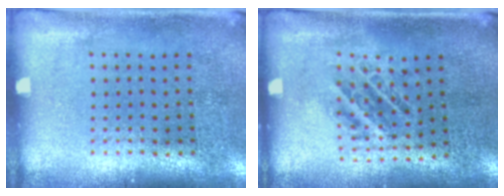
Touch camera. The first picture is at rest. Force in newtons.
{"total": 1.0, "press": 1.0, "slide": 0.2}